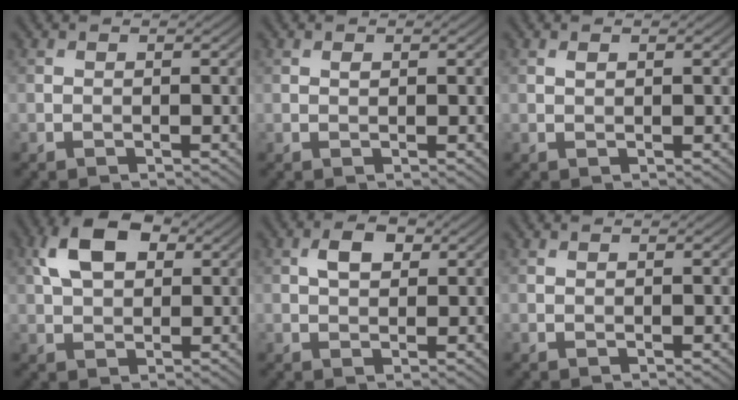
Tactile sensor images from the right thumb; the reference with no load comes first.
{"total": 0.5, "force": [0.3, 0.3, 0.3], "torque": [-0.005, -0.001, 0.007]}
{"total": 0.7, "force": [0.4, 0.3, 0.5], "torque": [-0.012, -0.001, 0.008]}
{"total": 7.8, "force": [2.6, 4.7, 5.7], "torque": [-0.118, 0.015, 0.041]}
{"total": 3.5, "force": [1.2, 2.1, 2.5], "torque": [-0.048, 0.007, 0.018]}
{"total": 0.0}